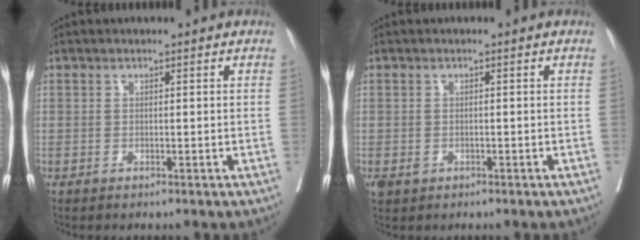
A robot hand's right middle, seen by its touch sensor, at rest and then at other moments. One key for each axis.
{"total": 1.5, "fx": -0.5, "fy": 1.2, "fz": 0.8, "tx": -0.014, "ty": 0.001, "tz": -0.001}